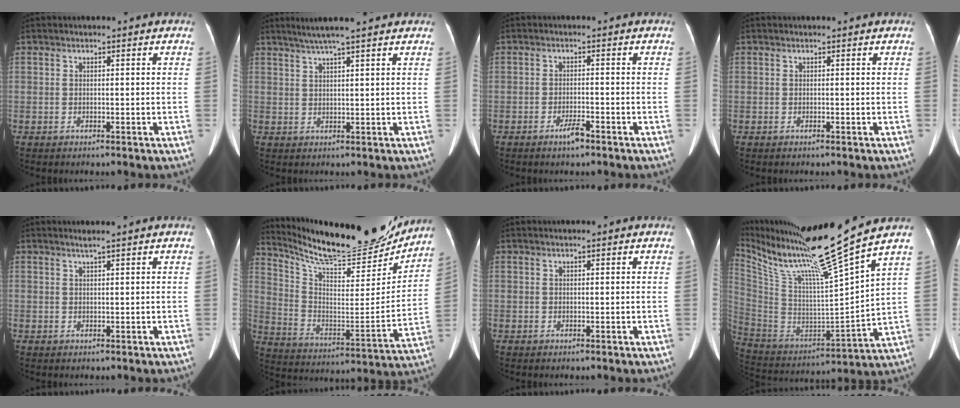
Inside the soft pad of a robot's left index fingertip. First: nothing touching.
{"total": 7.5, "force": [6.1, -0.5, 4.4], "torque": [-0.071, 0.026, 0.088]}
{"total": 2.2, "force": [-1.7, 0.3, 1.4], "torque": [-0.030, -0.002, -0.029]}
{"total": 0.0}
{"total": 0.9, "force": [0.8, -0.2, 0.4], "torque": [-0.012, 0.005, 0.019]}
{"total": 23.8, "force": [21.7, 3.6, 9.0], "torque": [-0.163, -0.046, 0.324]}
{"total": 0.6, "force": [0.5, 0.0, 0.4], "torque": [-0.008, 0.012, 0.009]}
{"total": 22.2, "force": [17.3, -2.3, 13.7], "torque": [-0.255, -0.044, 0.306]}